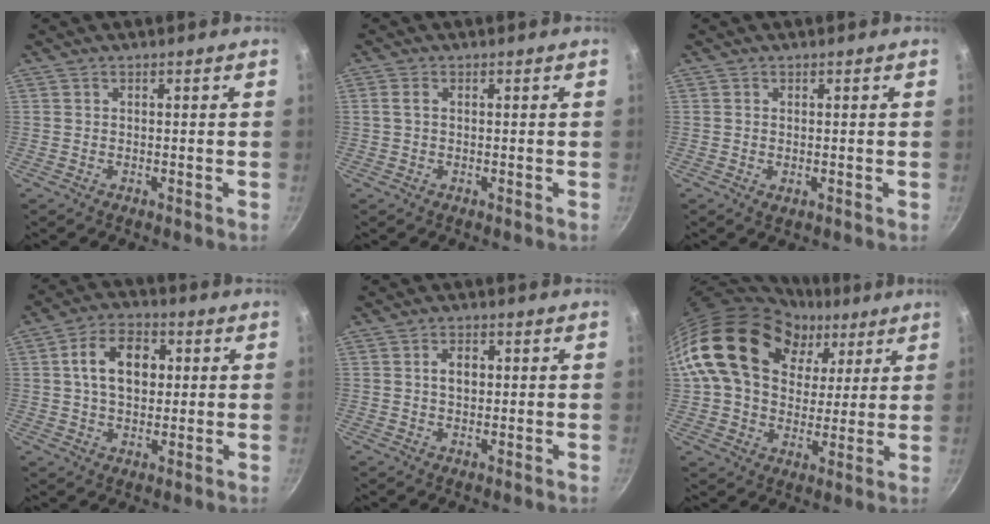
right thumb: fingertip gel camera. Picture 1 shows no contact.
{"total": 1.7, "force": [0.2, 1.1, 1.2], "torque": [-0.025, 0.006, 0.003]}
{"total": 1.0, "force": [0.0, 0.5, 0.8], "torque": [-0.013, -0.002, 0.000]}
{"total": 11.0, "force": [1.9, 7.5, 7.9], "torque": [-0.109, 0.013, 0.023]}
{"total": 3.5, "force": [0.5, 2.4, 2.5], "torque": [-0.028, 0.007, 0.007]}
{"total": 23.8, "force": [9.9, 16.6, 13.9], "torque": [-0.221, -0.002, 0.171]}